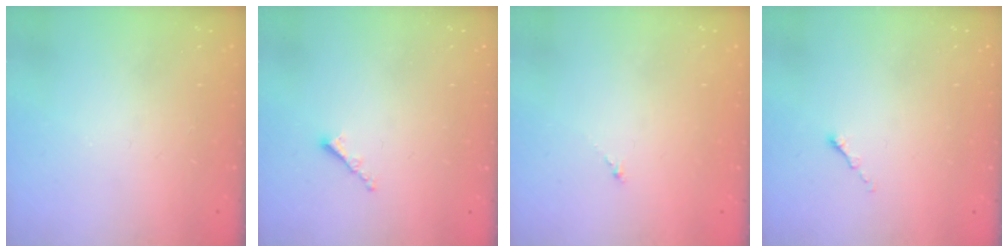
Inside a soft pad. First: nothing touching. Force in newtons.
{"total": 1.2, "press": 1.1, "slide": 0.5}
{"total": 0.0}
{"total": 0.0}